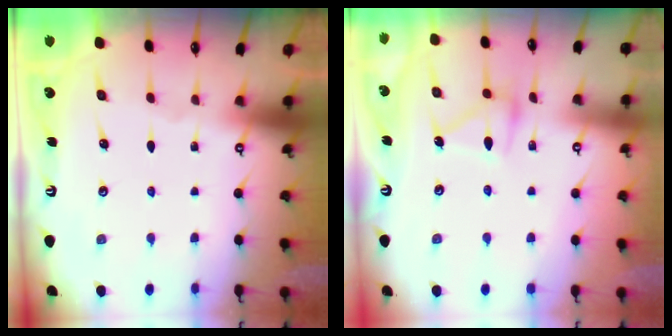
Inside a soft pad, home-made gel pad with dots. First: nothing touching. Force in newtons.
{"total": 12.2, "press": 12.2, "slide": 0.4}